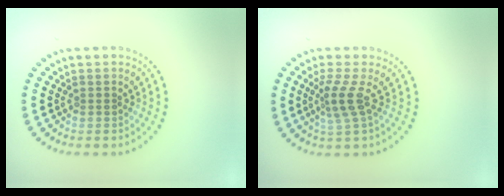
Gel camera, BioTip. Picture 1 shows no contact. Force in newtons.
{"total": 2.6, "press": 1.8, "slide": 1.8}